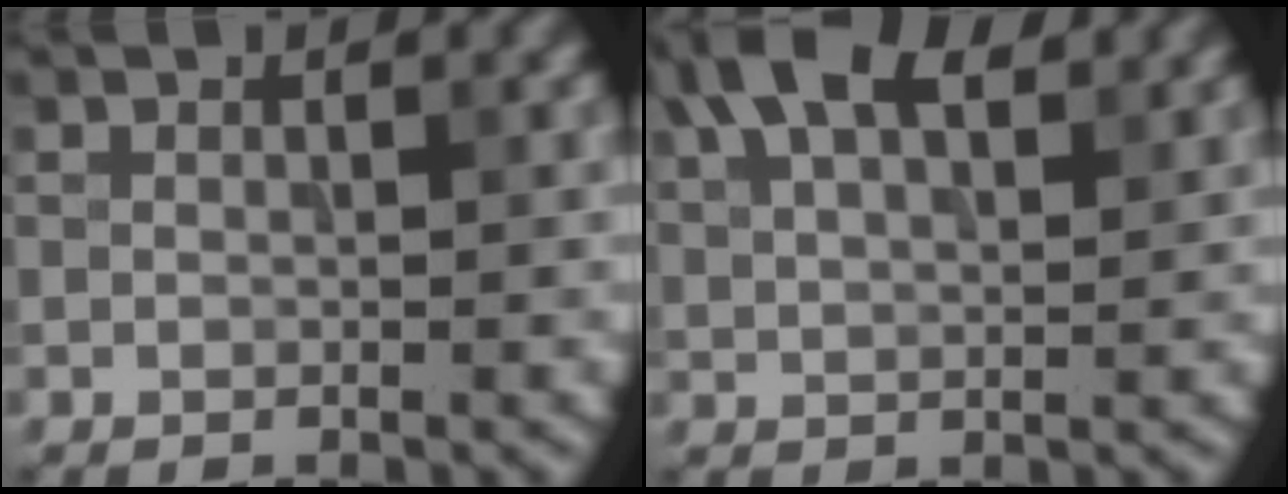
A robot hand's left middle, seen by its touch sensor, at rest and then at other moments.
{"total": 8.3, "force": [5.0, 3.6, 5.6], "torque": [-0.112, 0.033, 0.073]}